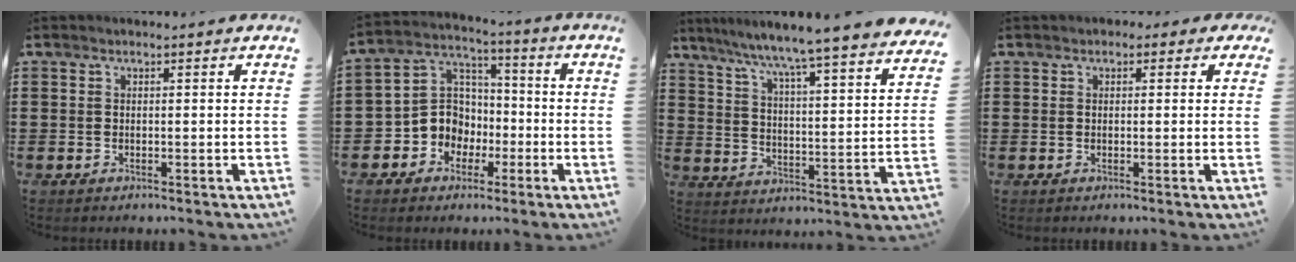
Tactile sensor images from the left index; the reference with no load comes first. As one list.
[{"total": 8.0, "force": [-2.7, 7.4, 1.8], "torque": [-0.077, 0.008, -0.056]}, {"total": 5.8, "force": [5.2, -1.5, 2.2], "torque": [-0.067, -0.056, 0.077]}, {"total": 1.2, "force": [0.3, 1.0, 0.6], "torque": [-0.008, 0.006, 0.001]}]